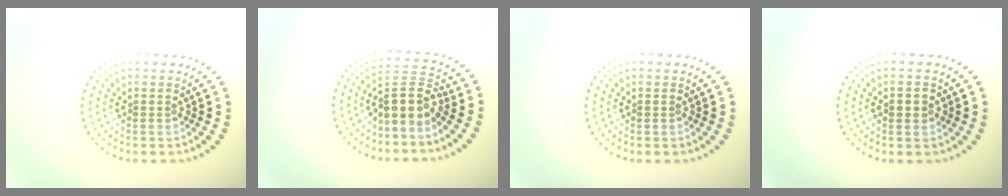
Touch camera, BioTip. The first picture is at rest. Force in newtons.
{"total": 3.5, "press": 2.6, "slide": 2.3}
{"total": 0.0}
{"total": 2.0, "press": 2.0, "slide": 0.2}